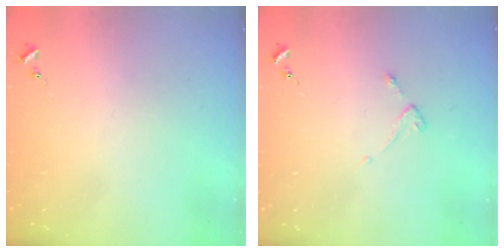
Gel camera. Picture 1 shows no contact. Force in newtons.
{"total": 2.7, "press": 2.6, "slide": 0.5}